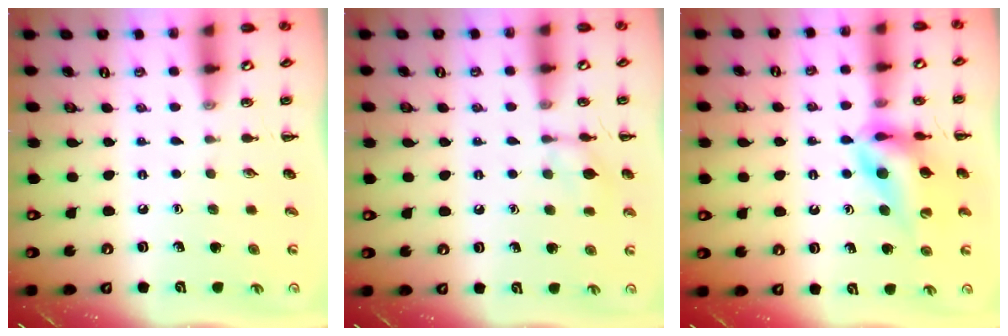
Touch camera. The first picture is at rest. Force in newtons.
{"total": 7.2, "press": 7.1, "slide": 1.1}
{"total": 12.8, "press": 12.1, "slide": 4.3}